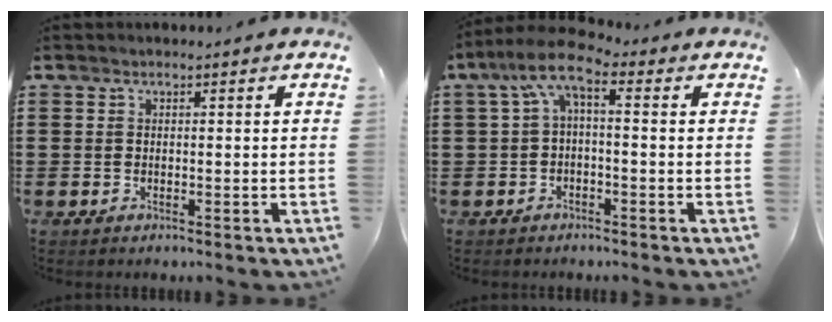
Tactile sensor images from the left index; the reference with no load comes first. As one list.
[{"total": 4.9, "force": [-0.4, 1.6, 4.6], "torque": [-0.107, -0.014, -0.020]}]